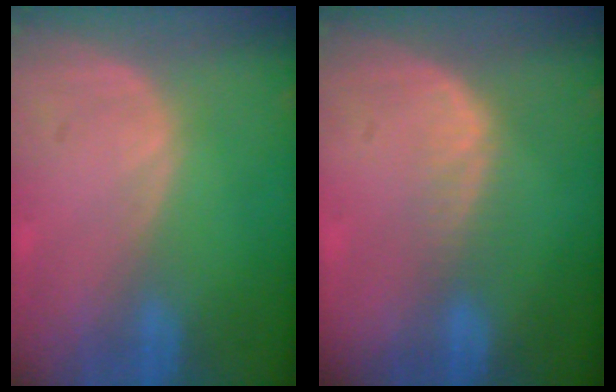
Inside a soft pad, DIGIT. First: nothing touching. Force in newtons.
{"total": 2.5, "press": 2.0, "slide": 1.6}